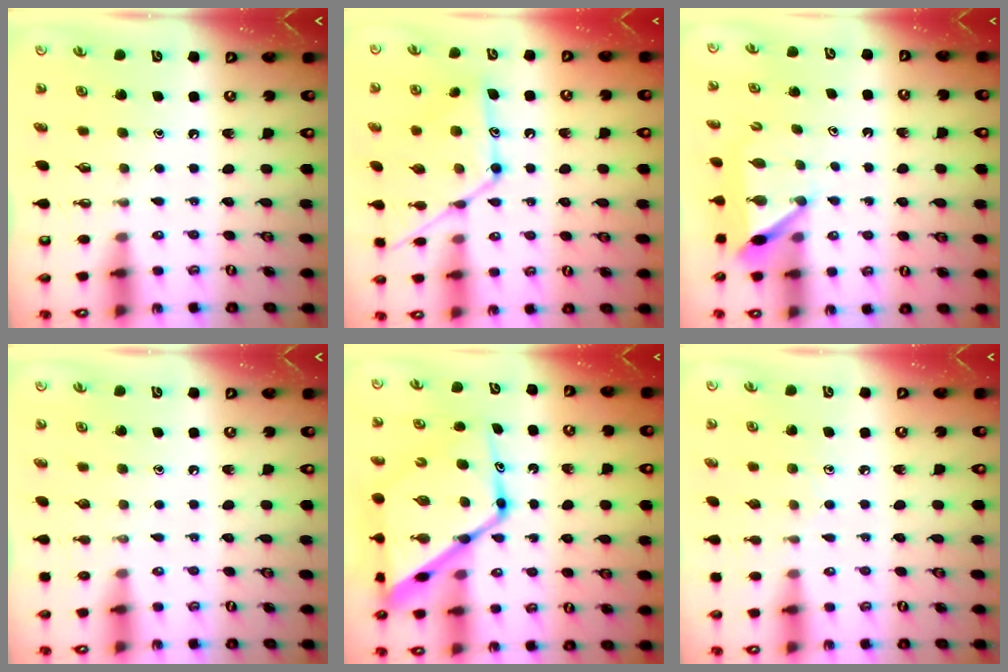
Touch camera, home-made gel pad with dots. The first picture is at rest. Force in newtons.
{"total": 15.0, "press": 15.0, "slide": 0.9}
{"total": 6.1, "press": 6.1, "slide": 0.7}
{"total": 0.0}
{"total": 20.0, "press": 19.9, "slide": 2.0}
{"total": 4.7, "press": 4.7, "slide": 0.3}